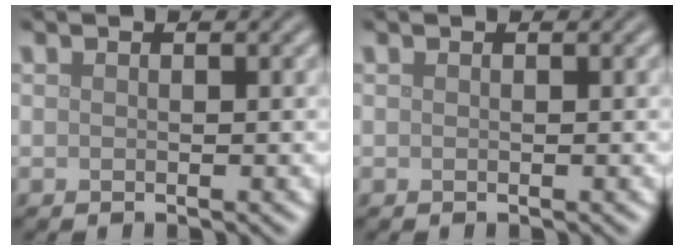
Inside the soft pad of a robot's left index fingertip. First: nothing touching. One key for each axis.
{"total": 0.0}